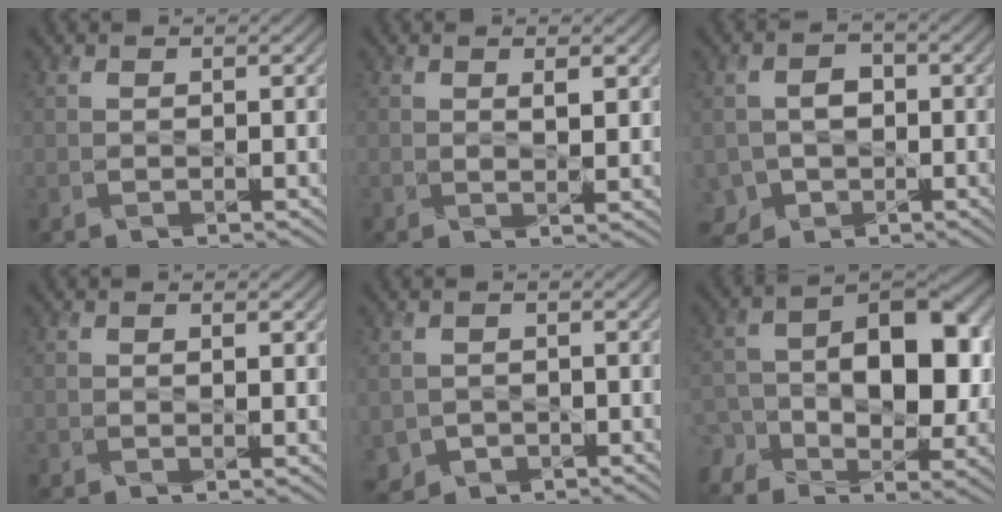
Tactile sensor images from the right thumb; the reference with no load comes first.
{"total": 1.8, "force": [1.0, 0.3, 1.4], "torque": [-0.027, -0.002, 0.022]}
{"total": 4.4, "force": [-1.1, 3.8, 1.9], "torque": [-0.041, -0.002, -0.018]}
{"total": 0.7, "force": [0.4, 0.1, 0.6], "torque": [-0.006, 0.000, 0.008]}
{"total": 2.1, "force": [-0.5, 2.0, 0.0], "torque": [-0.015, -0.015, -0.009]}
{"total": 11.9, "force": [-2.1, 7.6, 8.8], "torque": [-0.132, -0.003, -0.041]}